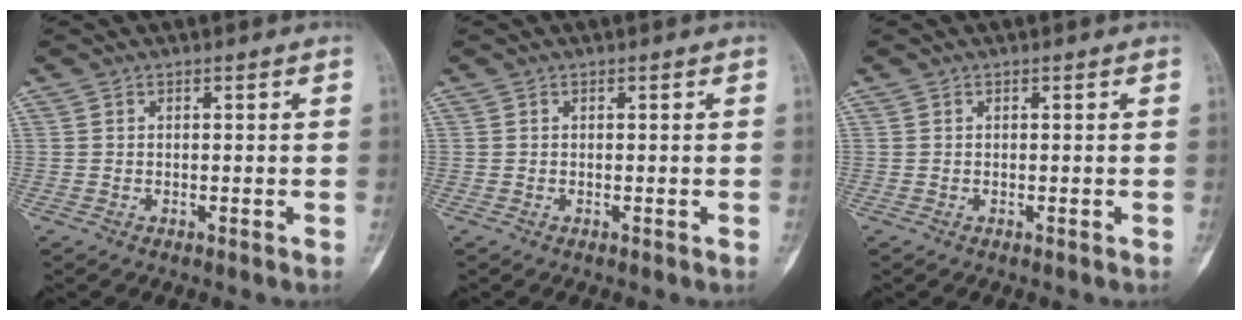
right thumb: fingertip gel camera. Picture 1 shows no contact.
{"total": 0.0}
{"total": 0.0}